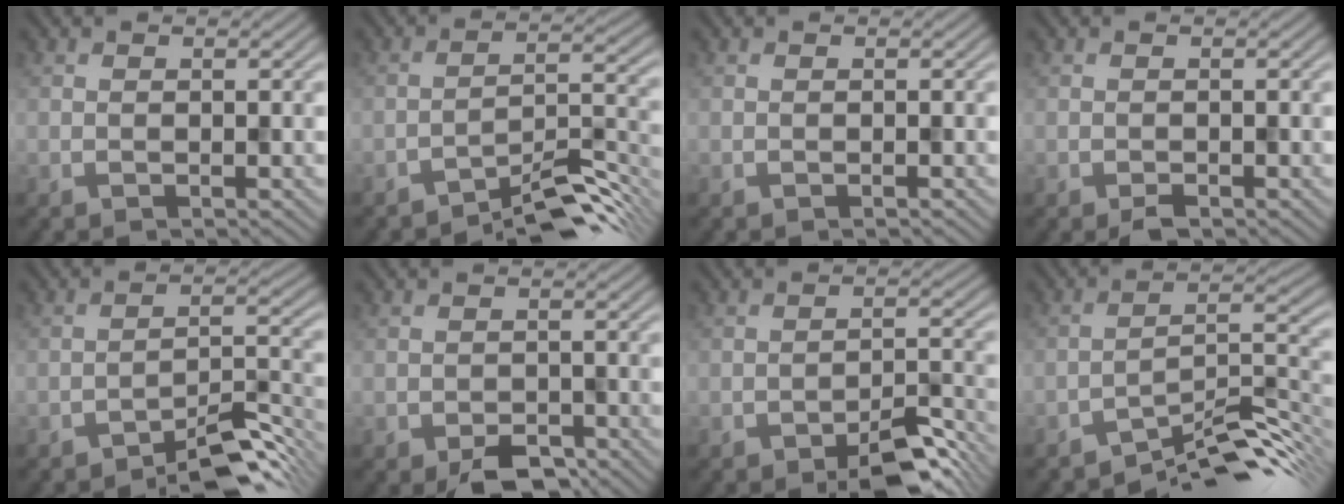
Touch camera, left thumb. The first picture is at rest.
{"total": 7.0, "force": [-5.7, 1.3, 4.0], "torque": [-0.057, 0.010, -0.098]}
{"total": 0.0}
{"total": 1.2, "force": [-0.8, 0.4, 0.7], "torque": [-0.010, -0.002, -0.014]}
{"total": 6.4, "force": [-4.9, 1.6, 3.8], "torque": [-0.052, 0.012, -0.081]}
{"total": 4.0, "force": [-2.9, 1.8, 2.0], "torque": [-0.030, -0.006, -0.047]}
{"total": 6.4, "force": [-4.4, 2.1, 4.2], "torque": [-0.058, 0.004, -0.066]}
{"total": 9.2, "force": [-7.3, 1.9, 5.2], "torque": [-0.076, 0.008, -0.133]}